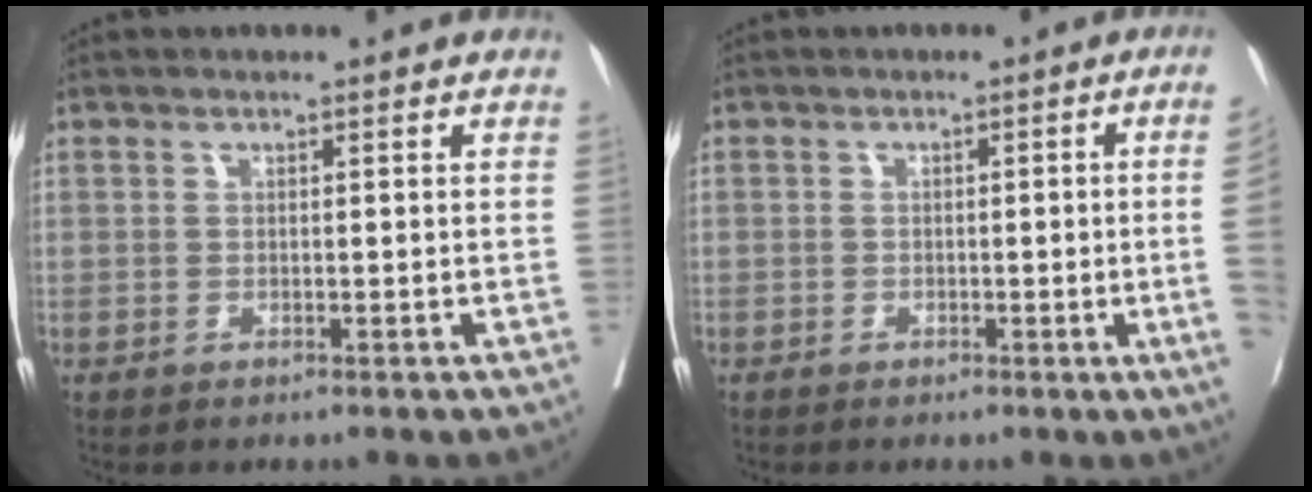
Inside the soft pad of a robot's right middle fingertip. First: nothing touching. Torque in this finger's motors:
{"motor_torque": [1.40, -0.73, 0.25, -0.21]}